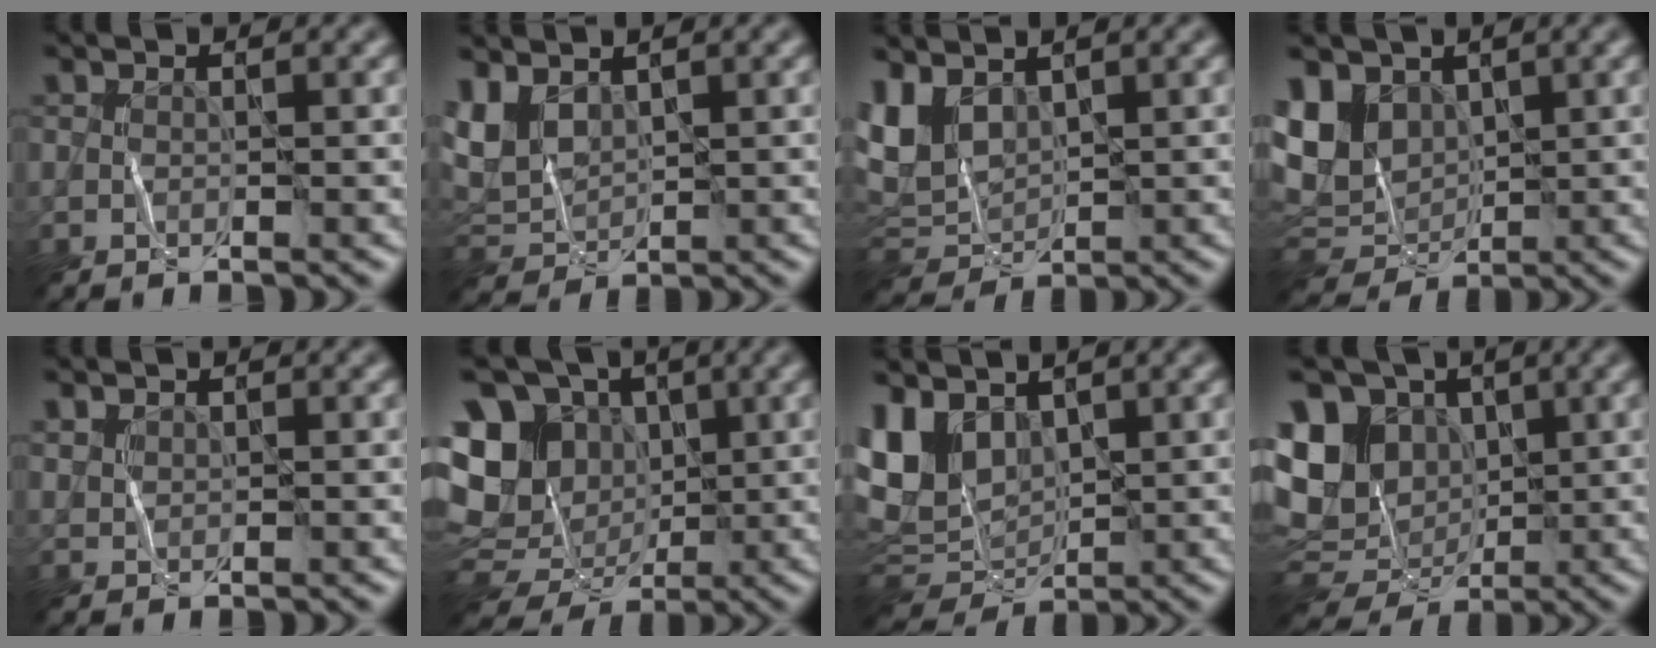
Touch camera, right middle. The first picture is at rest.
{"total": 3.9, "force": [1.9, 2.4, 2.4], "torque": [-0.057, 0.001, 0.040]}
{"total": 4.9, "force": [2.1, 3.1, 3.1], "torque": [-0.074, -0.002, 0.044]}
{"total": 8.6, "force": [2.2, 6.3, 5.4], "torque": [-0.114, 0.002, 0.048]}
{"total": 1.2, "force": [0.8, 0.7, 0.5], "torque": [-0.012, -0.001, 0.020]}
{"total": 15.5, "force": [0.7, 13.5, 7.7], "torque": [-0.177, 0.007, 0.008]}
{"total": 8.4, "force": [2.6, 5.8, 5.4], "torque": [-0.120, -0.009, 0.052]}
{"total": 13.3, "force": [1.3, 10.6, 7.8], "torque": [-0.167, -0.001, 0.023]}